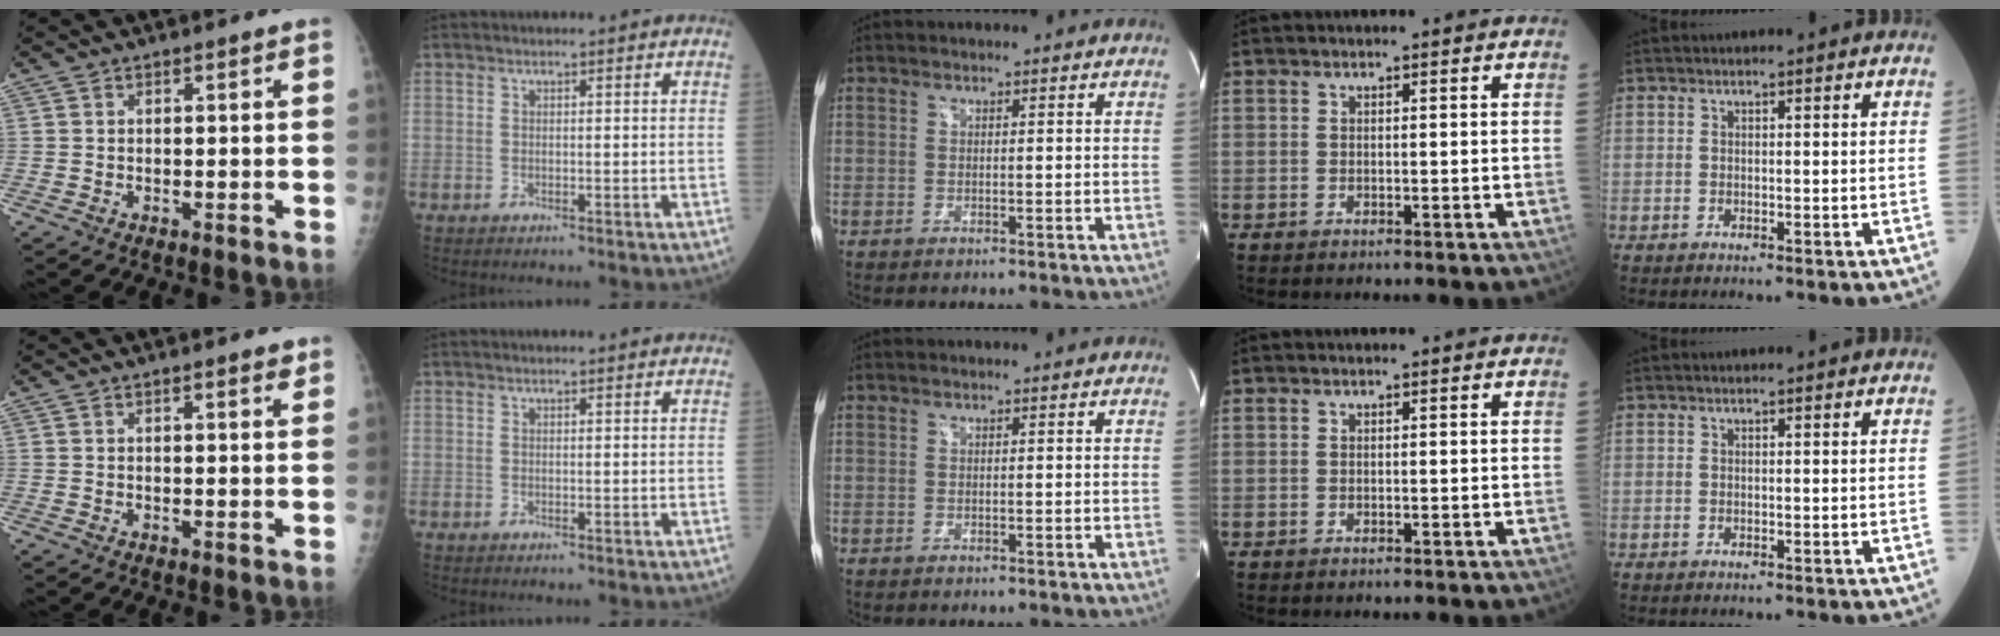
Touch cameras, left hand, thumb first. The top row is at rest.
{"thumb": {"total": 1.7, "force": [1.2, 0.4, 1.2], "torque": [-0.014, -0.005, 0.014]}, "index": {"total": 0.9, "force": [0.8, 0.1, 0.2], "torque": [-0.009, 0.001, 0.007]}}